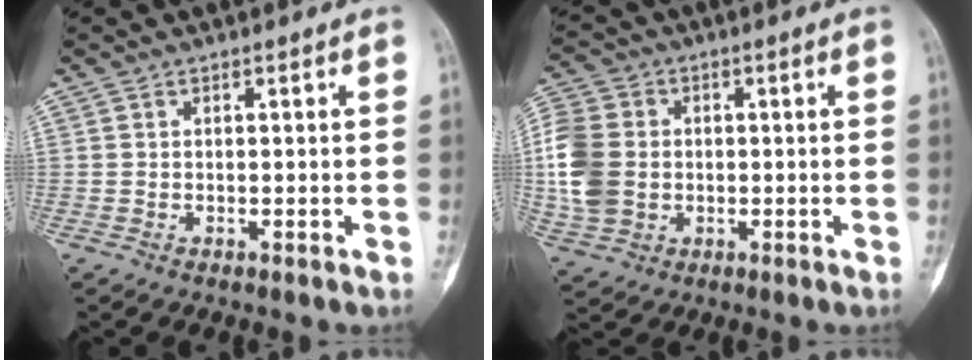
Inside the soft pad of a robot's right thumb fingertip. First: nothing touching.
{"total": 12.3, "force": [-0.4, 9.9, 7.4], "torque": [-0.161, 0.006, -0.007]}